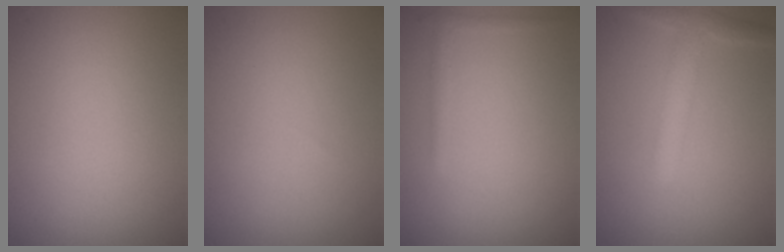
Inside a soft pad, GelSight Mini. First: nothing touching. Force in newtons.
{"total": 0.0}
{"total": 0.8, "press": 0.8, "slide": 0.1}
{"total": 2.6, "press": 2.6, "slide": 0.2}